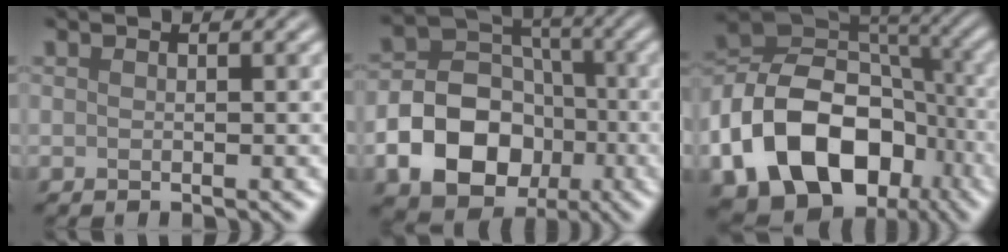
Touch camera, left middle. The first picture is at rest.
{"total": 9.9, "force": [-3.3, 7.6, 5.4], "torque": [-0.081, -0.008, -0.078]}
{"total": 15.4, "force": [-5.8, 11.3, 8.7], "torque": [-0.179, -0.015, -0.104]}